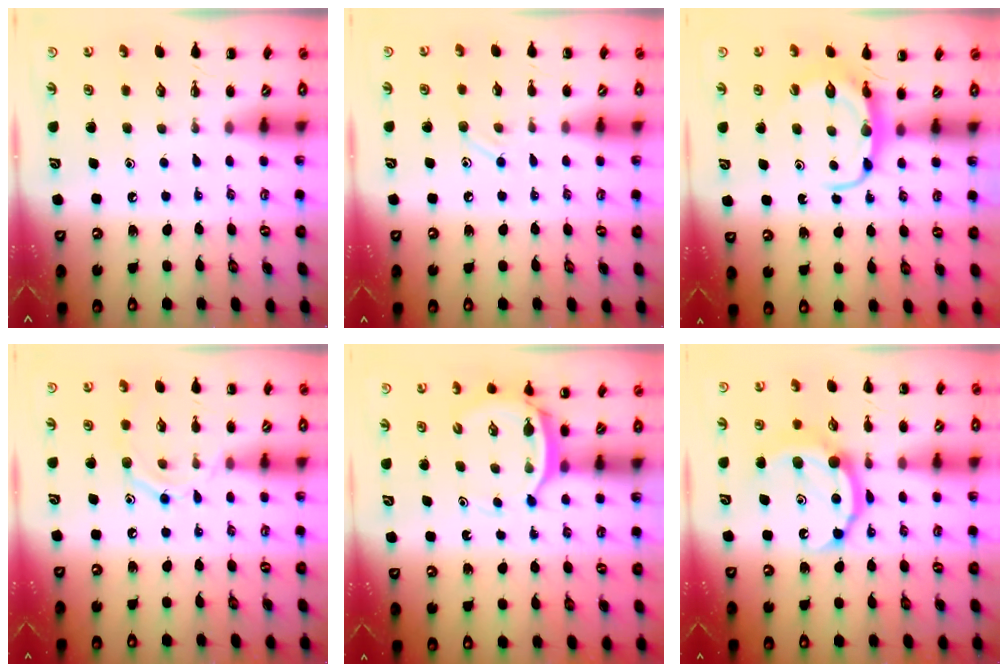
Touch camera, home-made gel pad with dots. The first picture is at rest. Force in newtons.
{"total": 6.6, "press": 6.2, "slide": 2.1}
{"total": 6.3, "press": 6.3, "slide": 0.7}
{"total": 9.8, "press": 9.7, "slide": 1.3}
{"total": 4.3, "press": 4.2, "slide": 0.9}
{"total": 10.5, "press": 10.5, "slide": 0.6}